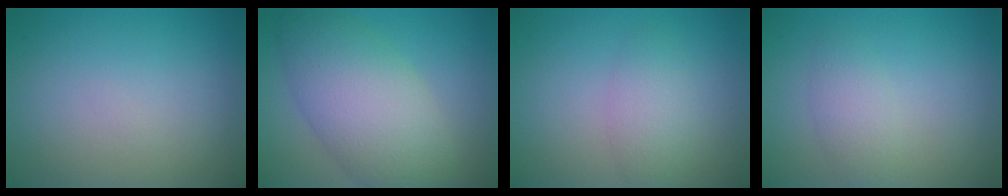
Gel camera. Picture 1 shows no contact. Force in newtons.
{"total": 8.1, "press": 8.1, "slide": 0.2}
{"total": 2.7, "press": 2.7, "slide": 0.1}
{"total": 2.1, "press": 2.1, "slide": 0.1}